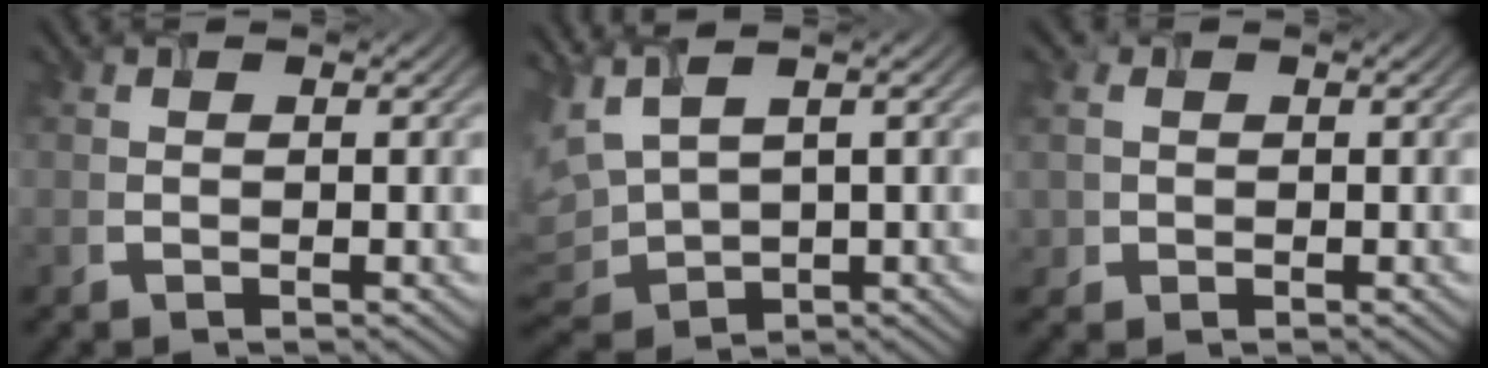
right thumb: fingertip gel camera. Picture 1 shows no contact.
{"total": 6.0, "force": [2.1, 3.0, 4.7], "torque": [-0.149, 0.007, 0.056]}
{"total": 2.0, "force": [0.0, 2.0, 0.3], "torque": [-0.012, 0.008, 0.008]}